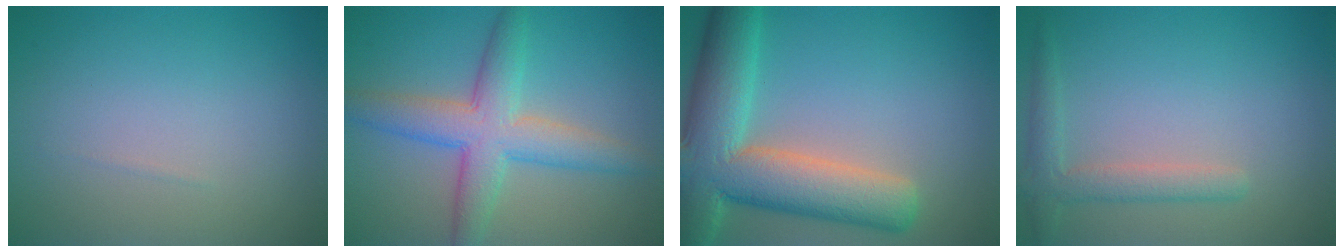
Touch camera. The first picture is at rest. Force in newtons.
{"total": 5.9, "press": 5.9, "slide": 0.3}
{"total": 11.0, "press": 11.0, "slide": 0.9}
{"total": 2.6, "press": 2.5, "slide": 0.2}